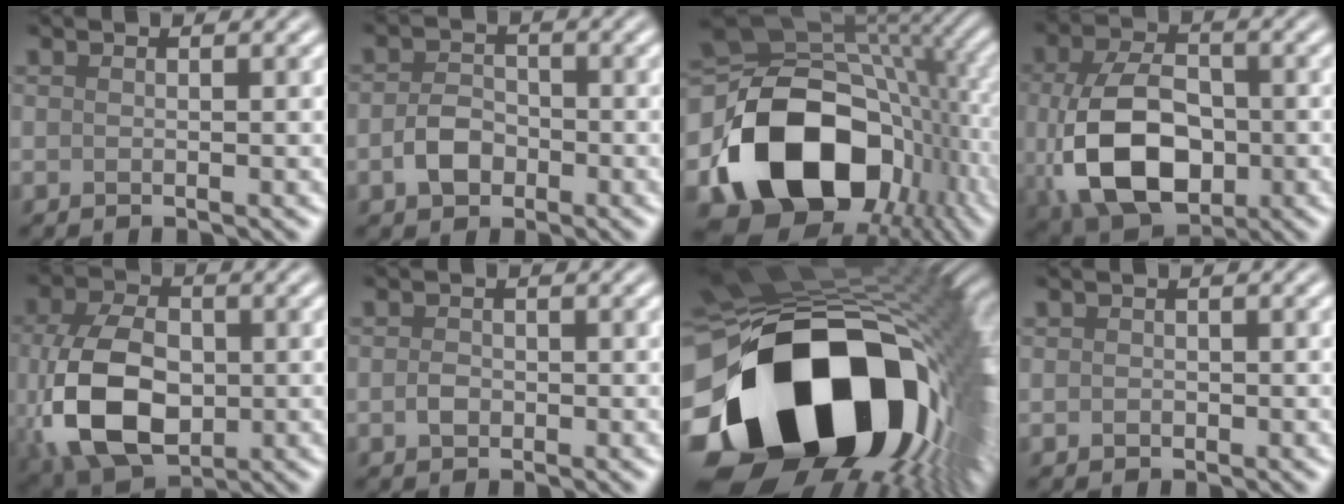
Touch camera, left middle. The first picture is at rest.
{"total": 2.7, "force": [-1.0, 2.0, 1.5], "torque": [-0.028, 0.005, -0.022]}
{"total": 17.6, "force": [-4.5, 13.0, 11.0], "torque": [-0.215, -0.043, -0.059]}
{"total": 10.4, "force": [-1.5, 6.9, 7.7], "torque": [-0.168, -0.015, -0.023]}
{"total": 10.6, "force": [-1.4, 7.1, 7.8], "torque": [-0.180, -0.011, -0.027]}
{"total": 1.1, "force": [-0.3, 0.9, 0.6], "torque": [-0.014, 0.004, -0.009]}
{"total": 21.0, "force": [-4.6, 14.0, 14.9], "torque": [-0.294, -0.095, -0.033]}
{"total": 0.7, "force": [-0.2, 0.6, 0.1], "torque": [0.001, 0.002, -0.006]}